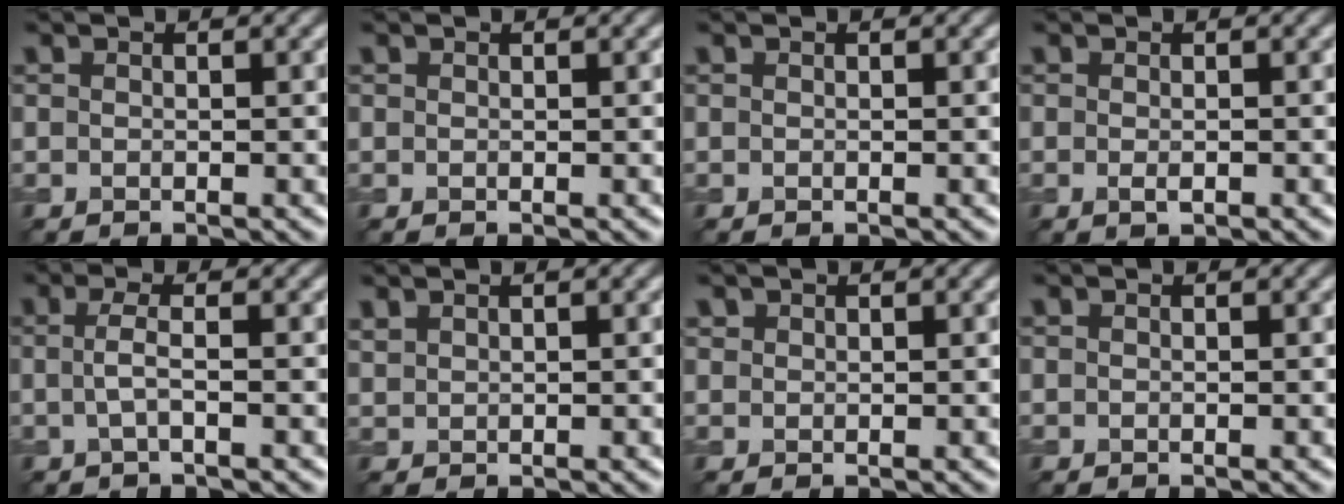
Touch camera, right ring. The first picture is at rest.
{"total": 0.0}
{"total": 0.0}
{"total": 0.8, "force": [-0.2, 0.3, 0.7], "torque": [-0.015, -0.003, -0.002]}
{"total": 1.8, "force": [-0.1, 0.4, 1.8], "torque": [-0.039, 0.001, -0.004]}
{"total": 0.8, "force": [0.8, 0.2, 0.1], "torque": [-0.007, 0.000, 0.022]}
{"total": 0.7, "force": [0.6, 0.5, 0.0], "torque": [0.002, 0.000, 0.013]}
{"total": 0.0}